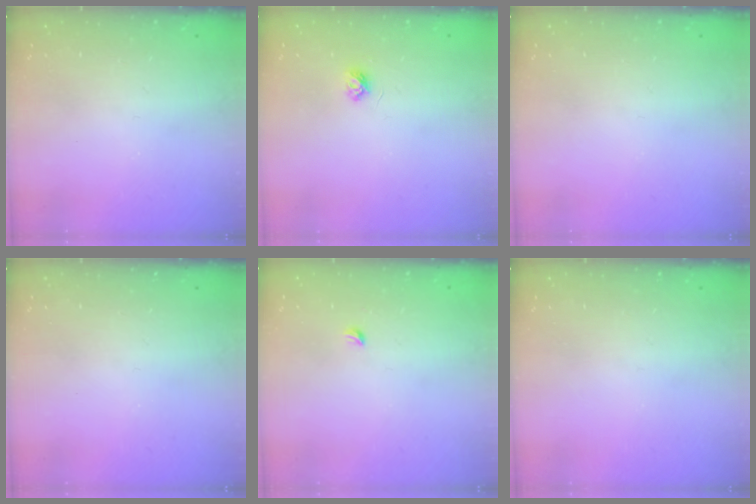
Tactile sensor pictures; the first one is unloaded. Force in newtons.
{"total": 3.7, "press": 3.7, "slide": 0.4}
{"total": 0.0}
{"total": 0.0}
{"total": 2.7, "press": 2.6, "slide": 0.6}
{"total": 0.0}